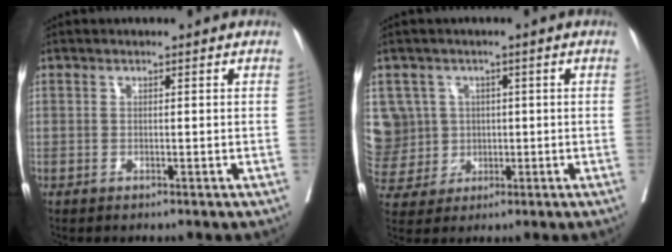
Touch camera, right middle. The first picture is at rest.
{"total": 9.7, "force": [1.8, 9.6, 0.3], "torque": [-0.027, 0.046, 0.053]}